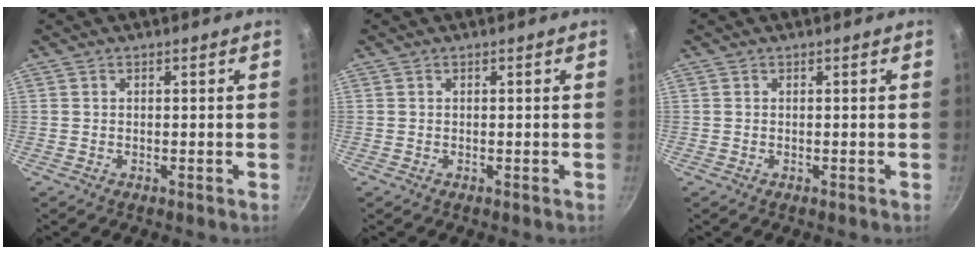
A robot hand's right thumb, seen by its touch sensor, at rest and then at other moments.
{"total": 0.0}
{"total": 0.0}